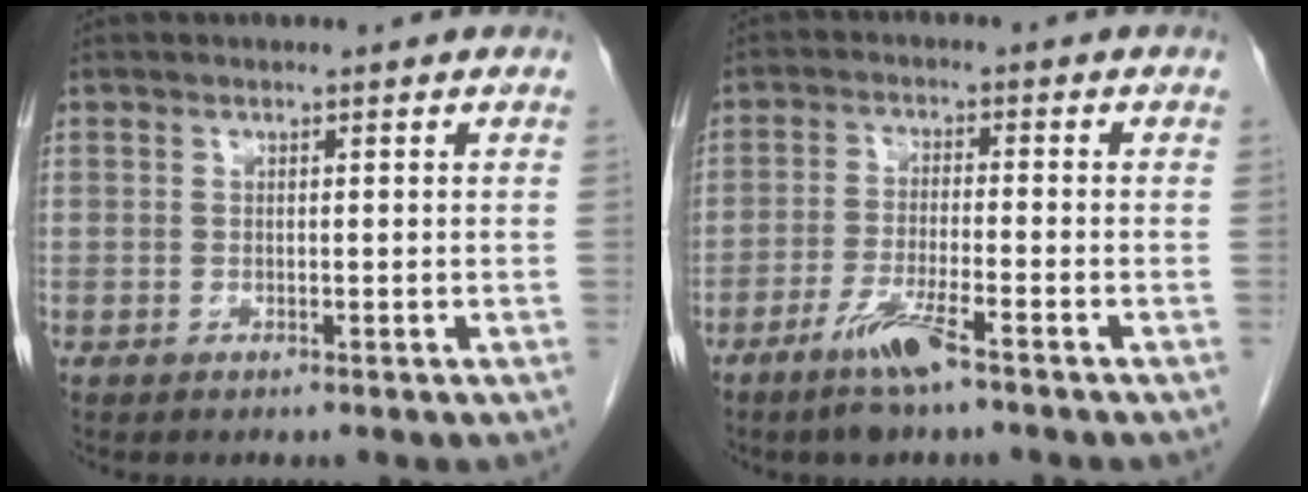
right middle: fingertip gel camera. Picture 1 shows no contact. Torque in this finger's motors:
{"motor_torque": [0.00, -0.29, 0.09, 0.04]}